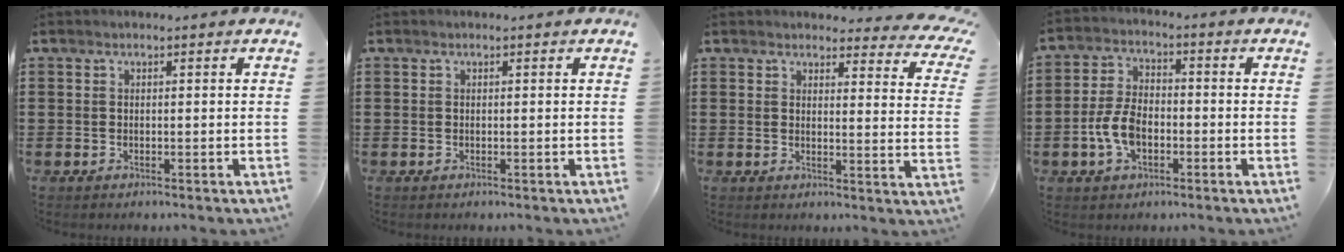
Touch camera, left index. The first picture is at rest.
{"total": 0.0}
{"total": 4.0, "force": [3.7, 0.7, 1.4], "torque": [-0.027, -0.019, 0.065]}
{"total": 6.8, "force": [-2.1, 4.0, 5.1], "torque": [-0.130, 0.001, -0.047]}